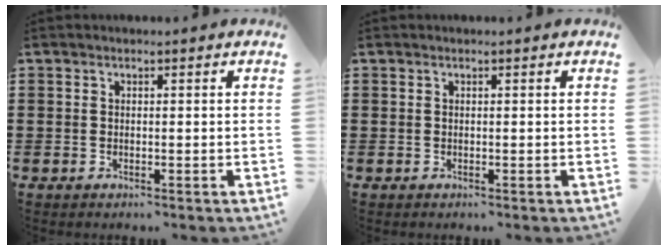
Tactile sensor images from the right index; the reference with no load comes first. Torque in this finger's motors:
{"motor_torque": [-0.94, 1.20, 0.00, 0.00]}